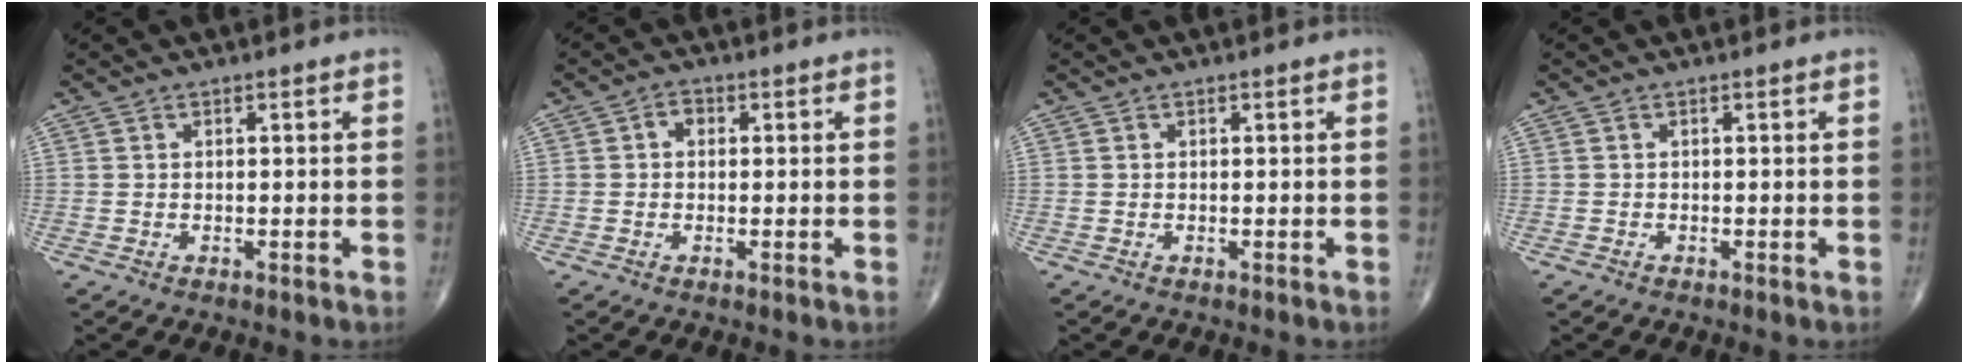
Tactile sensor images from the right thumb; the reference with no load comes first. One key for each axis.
{"total": 2.0, "fx": 0.2, "fy": 1.6, "fz": 1.2, "tx": -0.007, "ty": 0.009, "tz": -0.003}
{"total": 0.0}
{"total": 0.0}